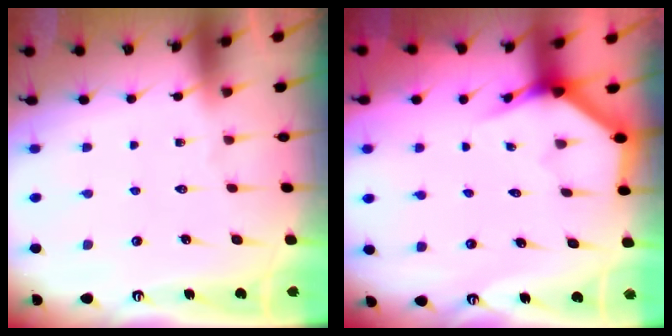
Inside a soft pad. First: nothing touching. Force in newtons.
{"total": 3.9, "press": 3.9, "slide": 0.4}